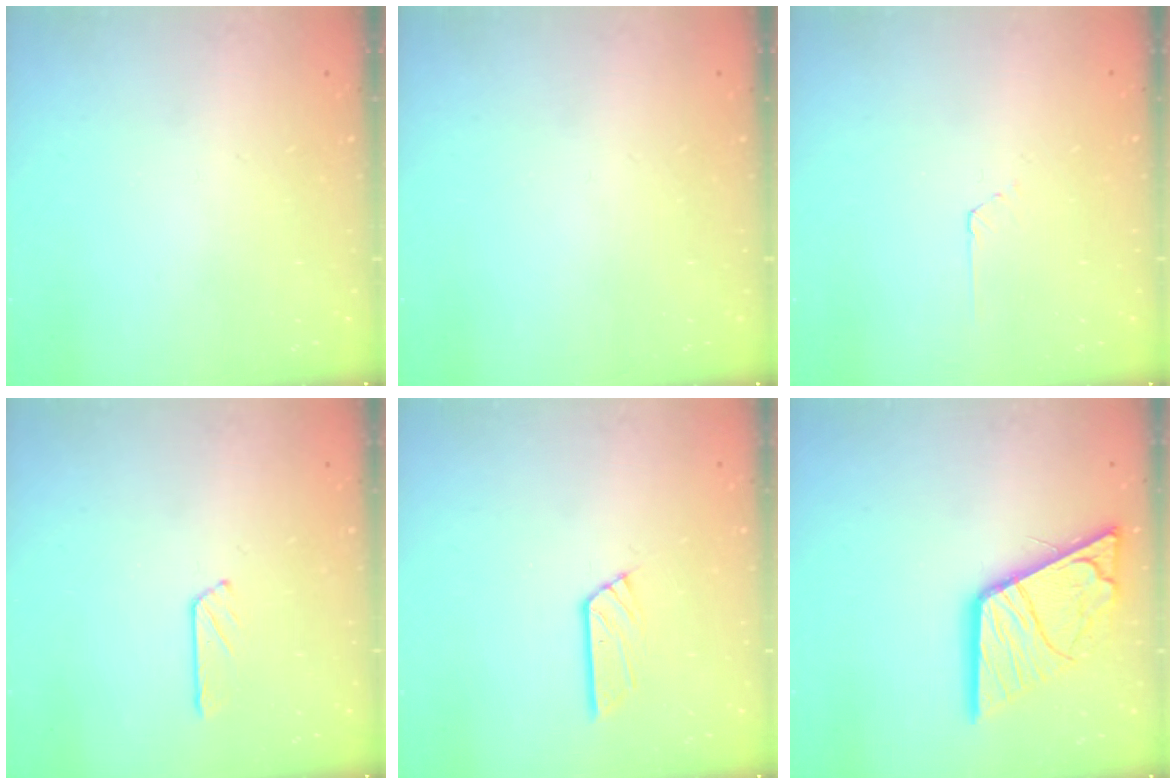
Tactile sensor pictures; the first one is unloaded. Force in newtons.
{"total": 0.0}
{"total": 2.2, "press": 2.2, "slide": 0.3}
{"total": 2.4, "press": 2.3, "slide": 0.3}
{"total": 4.8, "press": 4.8, "slide": 0.4}
{"total": 18.8, "press": 18.7, "slide": 1.8}